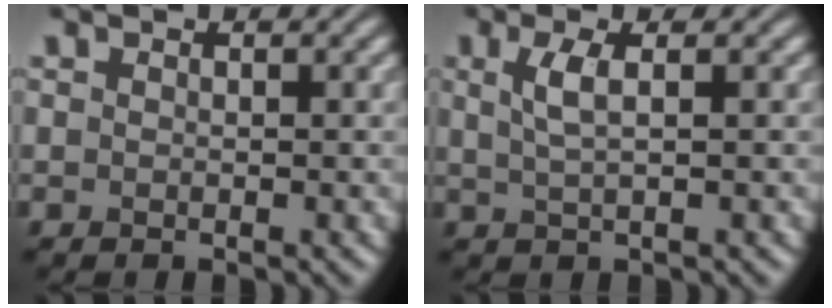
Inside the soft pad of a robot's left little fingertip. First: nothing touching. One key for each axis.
{"total": 2.4, "fx": 0.6, "fy": 0.7, "fz": 2.2, "tx": -0.044, "ty": 0.001, "tz": 0.013}